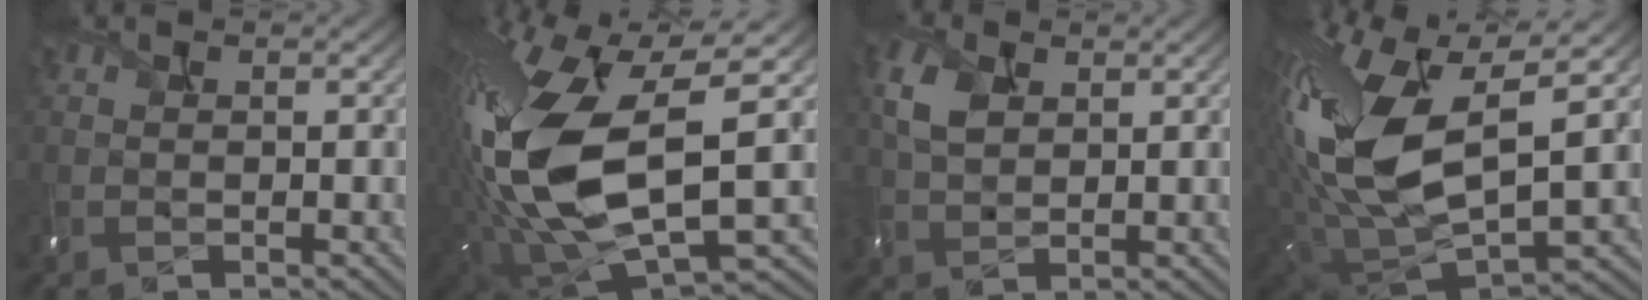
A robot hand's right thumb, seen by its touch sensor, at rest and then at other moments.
{"total": 18.1, "force": [1.2, 8.5, 16.0], "torque": [-0.362, -0.016, 0.029]}
{"total": 4.6, "force": [1.7, 3.2, 2.9], "torque": [-0.083, 0.007, 0.033]}
{"total": 17.9, "force": [4.1, 9.6, 14.5], "torque": [-0.334, -0.008, 0.079]}